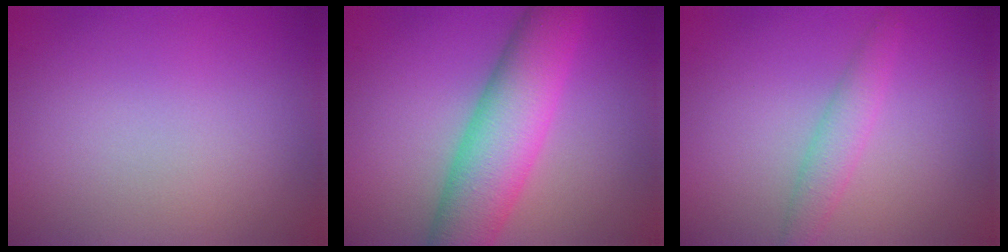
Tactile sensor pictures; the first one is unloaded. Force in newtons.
{"total": 8.2, "press": 8.2, "slide": 0.2}
{"total": 2.3, "press": 2.3, "slide": 0.2}